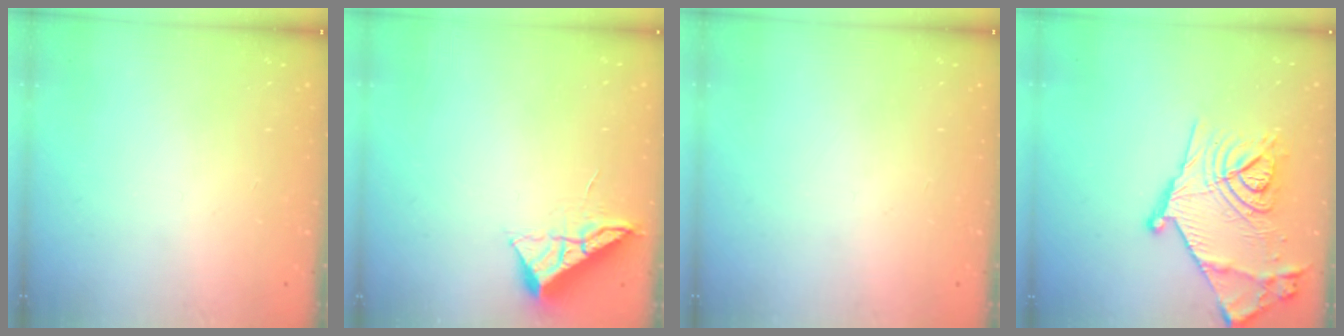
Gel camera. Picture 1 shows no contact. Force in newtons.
{"total": 6.0, "press": 5.9, "slide": 0.6}
{"total": 0.0}
{"total": 22.3, "press": 22.3, "slide": 1.1}